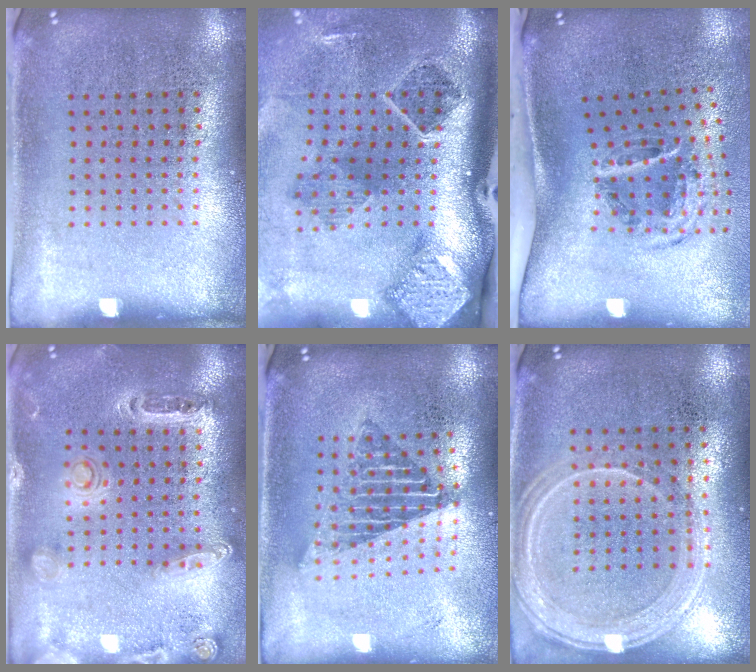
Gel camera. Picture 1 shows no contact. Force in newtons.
{"total": 2.9, "press": 1.9, "slide": 2.2}
{"total": 2.1, "press": 1.2, "slide": 1.7}
{"total": 1.4, "press": 1.4, "slide": 0.3}
{"total": 1.7, "press": 1.4, "slide": 1.0}
{"total": 1.2, "press": 1.2, "slide": 0.3}